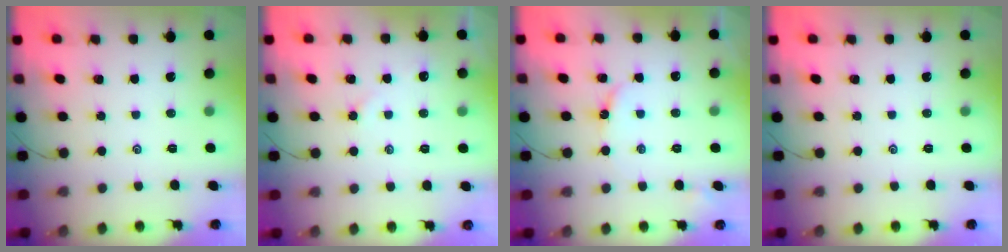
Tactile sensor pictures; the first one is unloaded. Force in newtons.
{"total": 2.2, "press": 2.2, "slide": 0.4}
{"total": 4.1, "press": 4.1, "slide": 0.4}
{"total": 0.0}